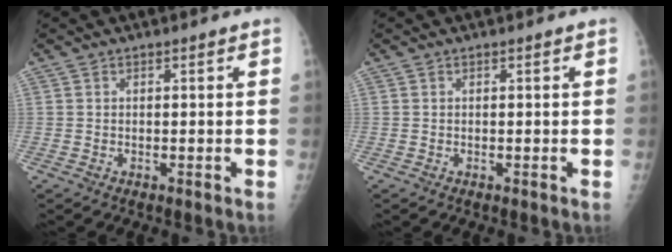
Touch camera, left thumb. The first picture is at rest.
{"total": 0.0}